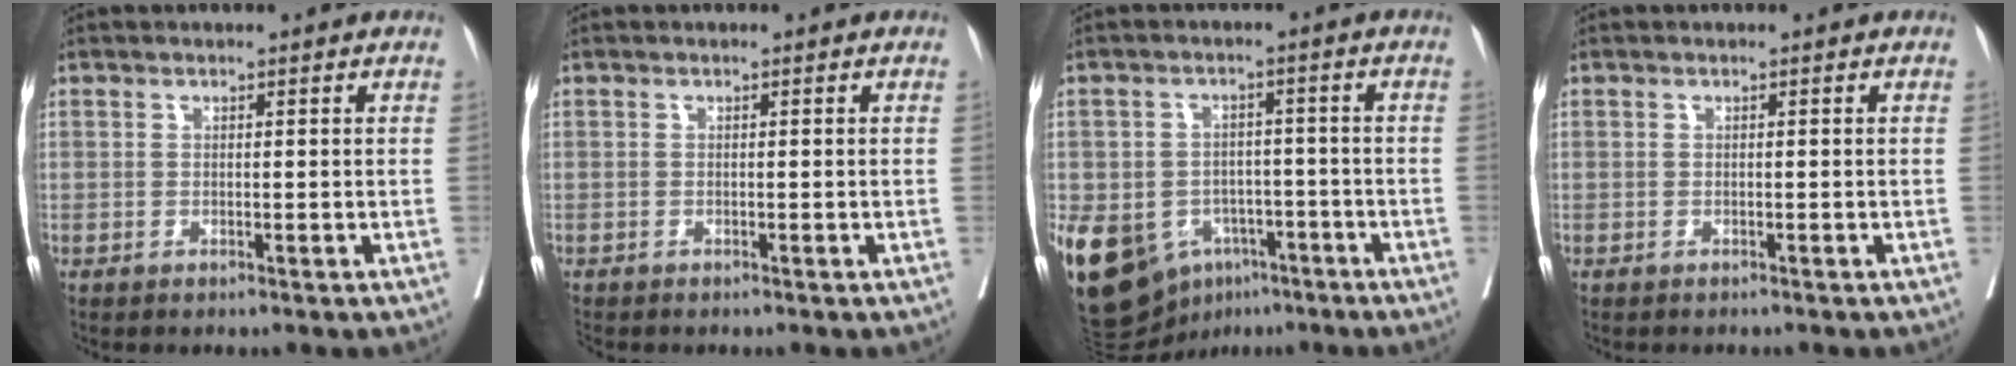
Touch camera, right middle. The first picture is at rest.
{"total": 0.9, "force": [-0.8, 0.3, 0.1], "torque": [-0.006, -0.002, -0.019]}
{"total": 17.2, "force": [-8.0, 12.5, 8.5], "torque": [-0.194, 0.009, -0.113]}
{"total": 0.8, "force": [-0.7, 0.3, 0.2], "torque": [-0.006, 0.000, -0.012]}